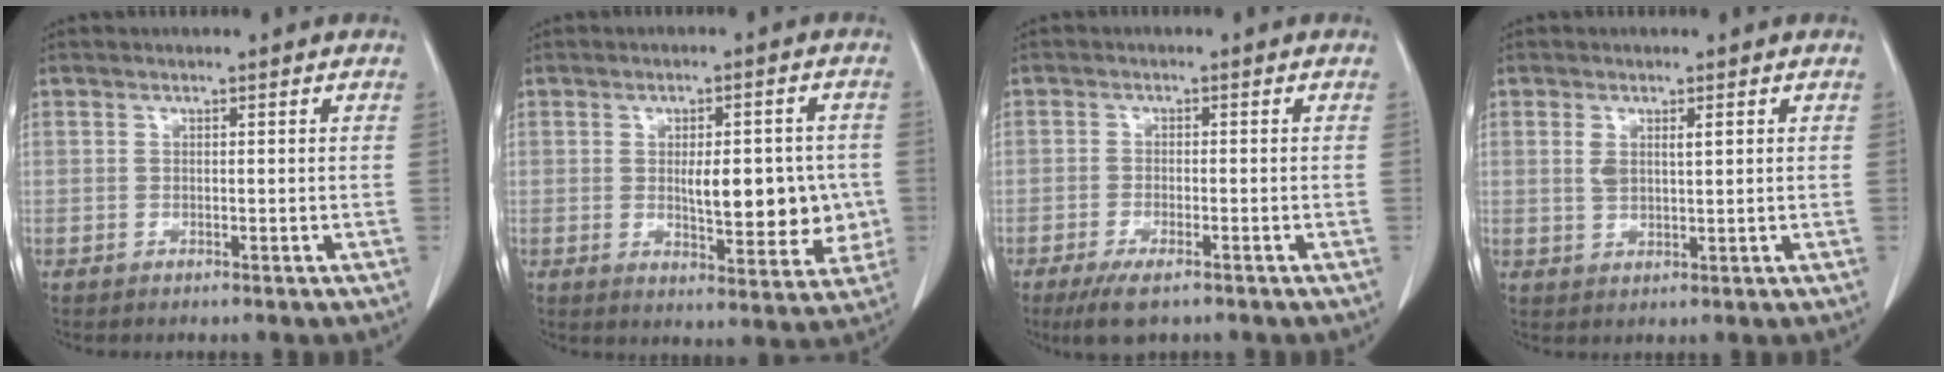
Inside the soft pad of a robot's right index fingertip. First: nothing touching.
{"total": 10.8, "force": [-0.3, 4.2, 10.0], "torque": [-0.126, 0.003, 0.007]}
{"total": 5.0, "force": [-3.3, 1.3, 3.4], "torque": [-0.065, -0.010, -0.053]}
{"total": 3.1, "force": [1.0, 1.1, 2.7], "torque": [-0.056, 0.006, 0.024]}